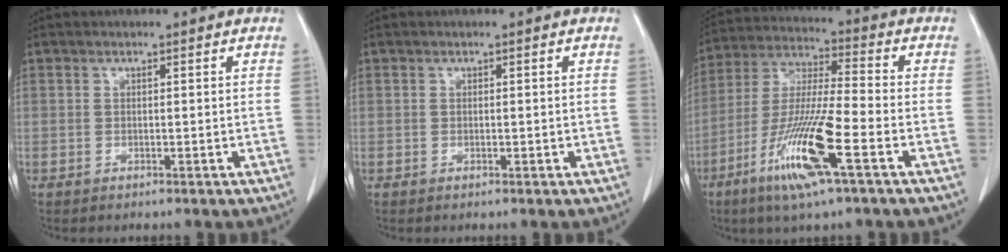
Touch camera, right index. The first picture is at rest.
{"total": 0.0}
{"total": 14.6, "force": [-6.5, 0.6, 13.1], "torque": [-0.268, -0.022, -0.122]}